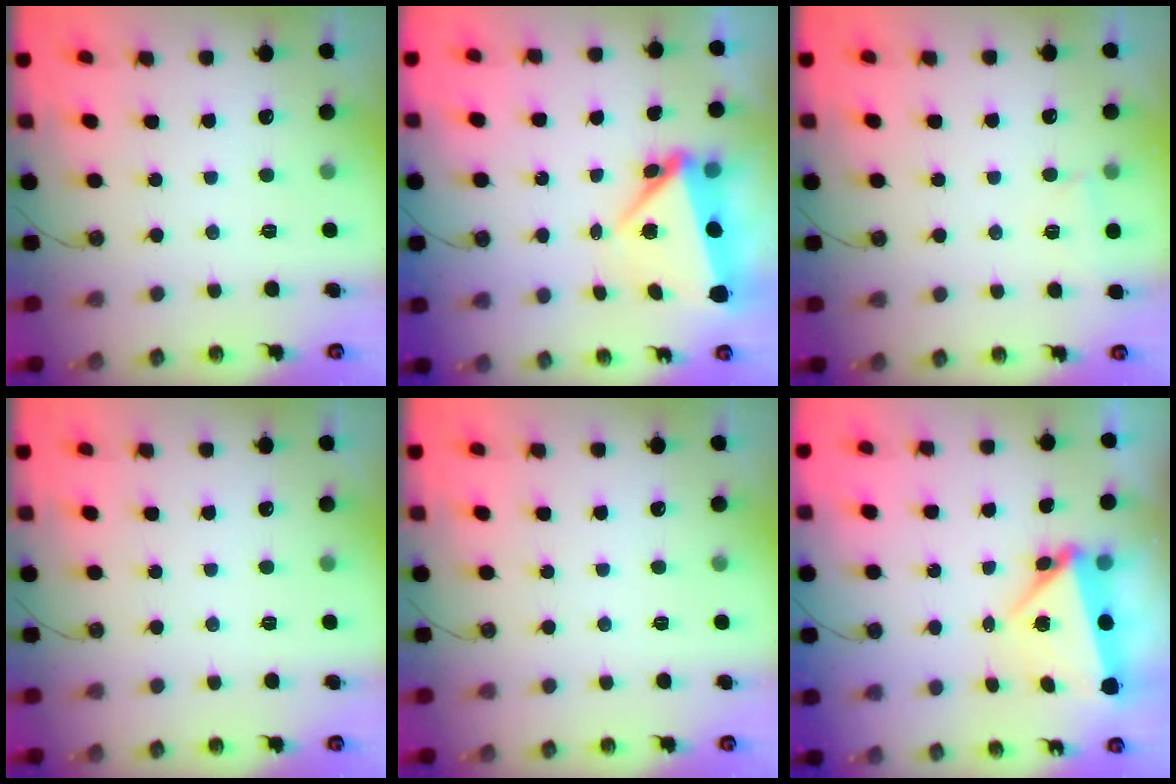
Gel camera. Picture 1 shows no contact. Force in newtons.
{"total": 8.7, "press": 6.8, "slide": 5.4}
{"total": 3.0, "press": 2.8, "slide": 0.9}
{"total": 0.0}
{"total": 0.0}
{"total": 5.8, "press": 5.6, "slide": 1.6}